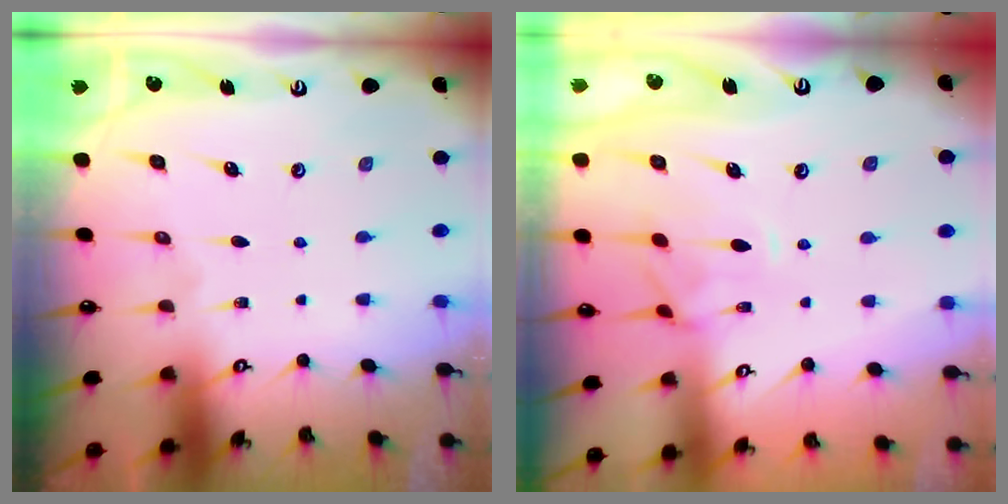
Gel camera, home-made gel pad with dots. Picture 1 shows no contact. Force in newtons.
{"total": 1.8, "press": 1.5, "slide": 1.0}